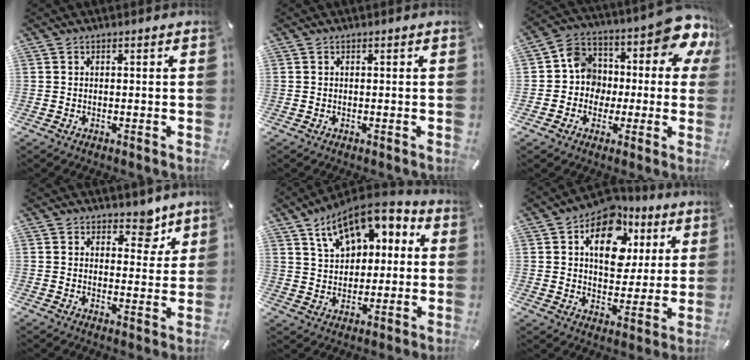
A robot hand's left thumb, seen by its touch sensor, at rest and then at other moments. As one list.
[{"total": 0.0}, {"total": 12.6, "force": [3.0, 10.4, 6.5], "torque": [-0.110, -0.034, 0.056]}, {"total": 6.6, "force": [4.9, 3.8, 2.1], "torque": [0.004, -0.036, 0.078]}, {"total": 12.5, "force": [6.8, 8.3, 6.4], "torque": [-0.109, -0.025, 0.126]}, {"total": 14.9, "force": [6.1, 10.4, 8.7], "torque": [-0.122, -0.019, 0.107]}]